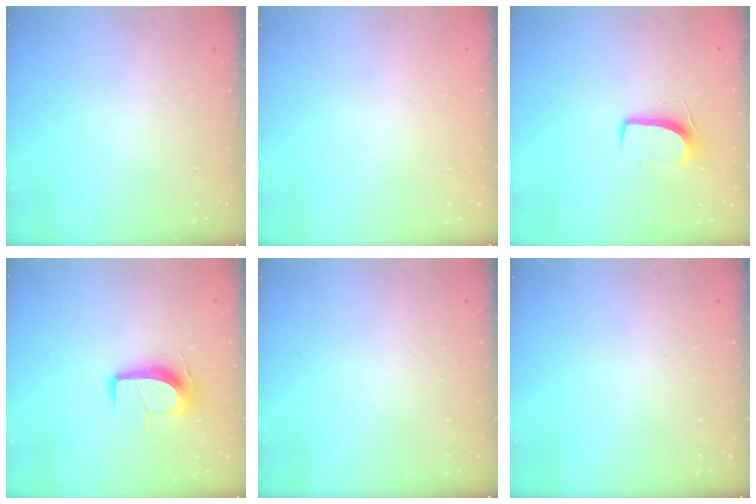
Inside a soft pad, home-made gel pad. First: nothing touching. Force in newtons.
{"total": 0.0}
{"total": 7.6, "press": 7.6, "slide": 0.5}
{"total": 10.3, "press": 10.3, "slide": 0.6}
{"total": 0.0}
{"total": 0.0}